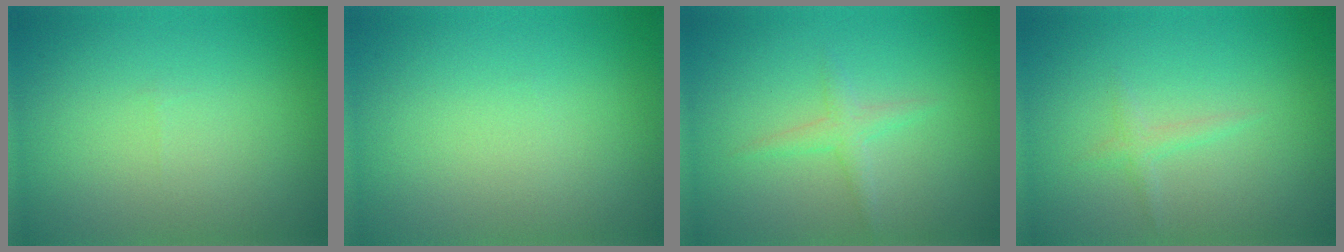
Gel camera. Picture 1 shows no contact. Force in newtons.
{"total": 0.0}
{"total": 1.4, "press": 1.4, "slide": 0.0}
{"total": 1.0, "press": 1.0, "slide": 0.1}